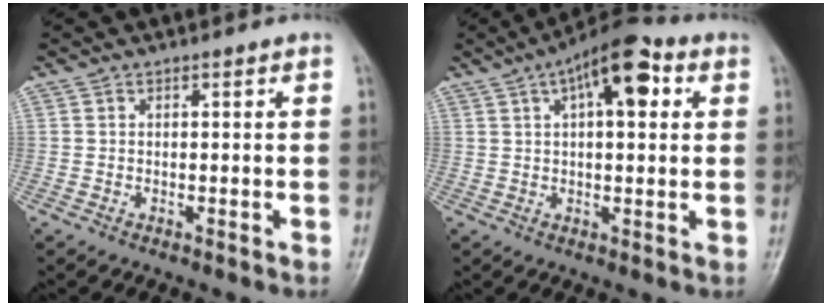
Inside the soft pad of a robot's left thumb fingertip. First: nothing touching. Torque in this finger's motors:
{"motor_torque": [0.32, 0.45, 0.54, 0.25, 0.17]}